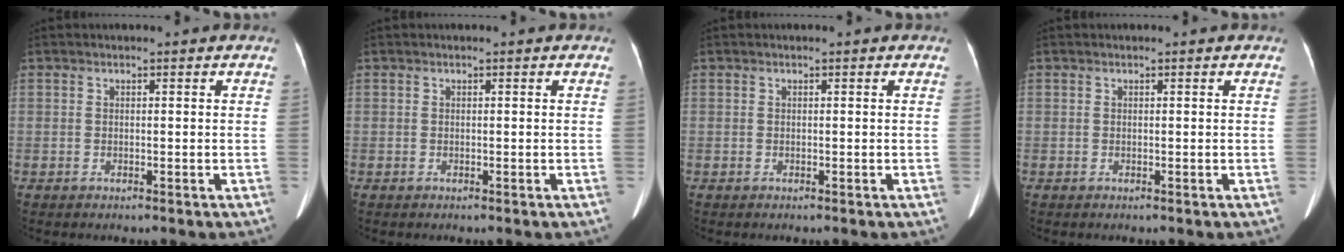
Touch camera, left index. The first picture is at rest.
{"total": 0.0}
{"total": 0.0}
{"total": 0.0}